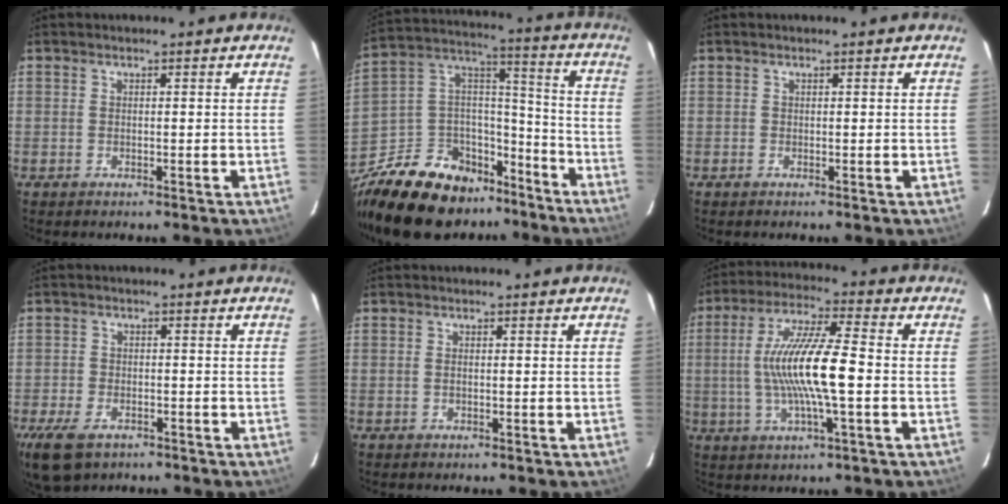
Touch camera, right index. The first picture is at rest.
{"total": 25.7, "force": [-19.0, 13.5, 10.8], "torque": [-0.247, 0.063, -0.292]}
{"total": 0.0}
{"total": 10.3, "force": [-6.2, 5.8, 5.7], "torque": [-0.150, -0.023, -0.110]}
{"total": 0.7, "force": [-0.1, 0.3, 0.6], "torque": [-0.013, 0.002, -0.003]}
{"total": 13.9, "force": [-1.2, 1.7, 13.8], "torque": [-0.260, 0.005, -0.024]}